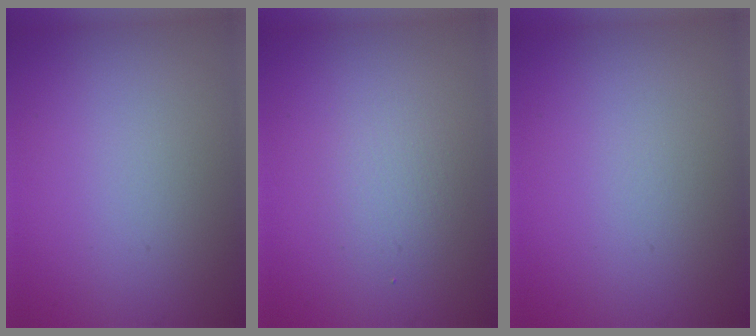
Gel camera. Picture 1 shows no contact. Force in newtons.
{"total": 1.9, "press": 1.9, "slide": 0.1}
{"total": 0.0}